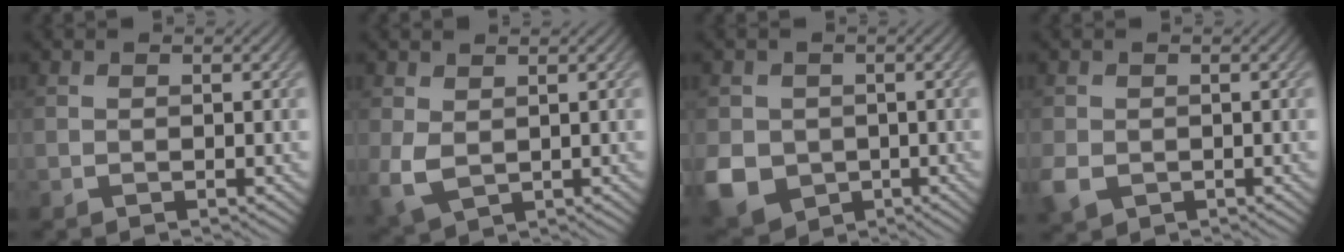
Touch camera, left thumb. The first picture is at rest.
{"total": 3.9, "force": [0.6, 2.4, 3.0], "torque": [-0.084, -0.006, 0.012]}
{"total": 7.1, "force": [-1.5, 6.2, 3.3], "torque": [-0.100, -0.025, -0.031]}
{"total": 3.0, "force": [-0.9, 2.4, 1.6], "torque": [-0.042, -0.010, -0.020]}